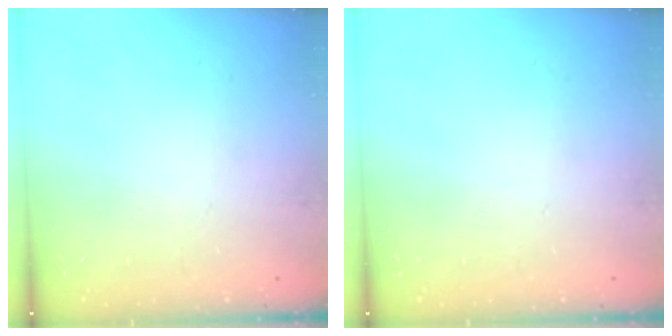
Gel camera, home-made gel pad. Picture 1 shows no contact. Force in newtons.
{"total": 0.0}